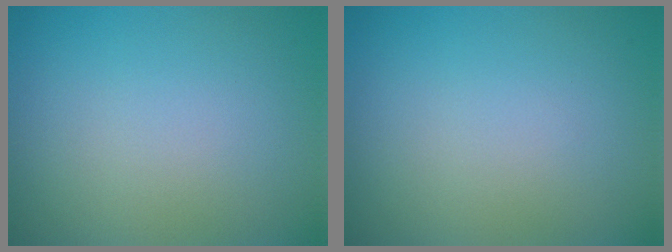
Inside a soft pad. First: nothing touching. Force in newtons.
{"total": 0.0}